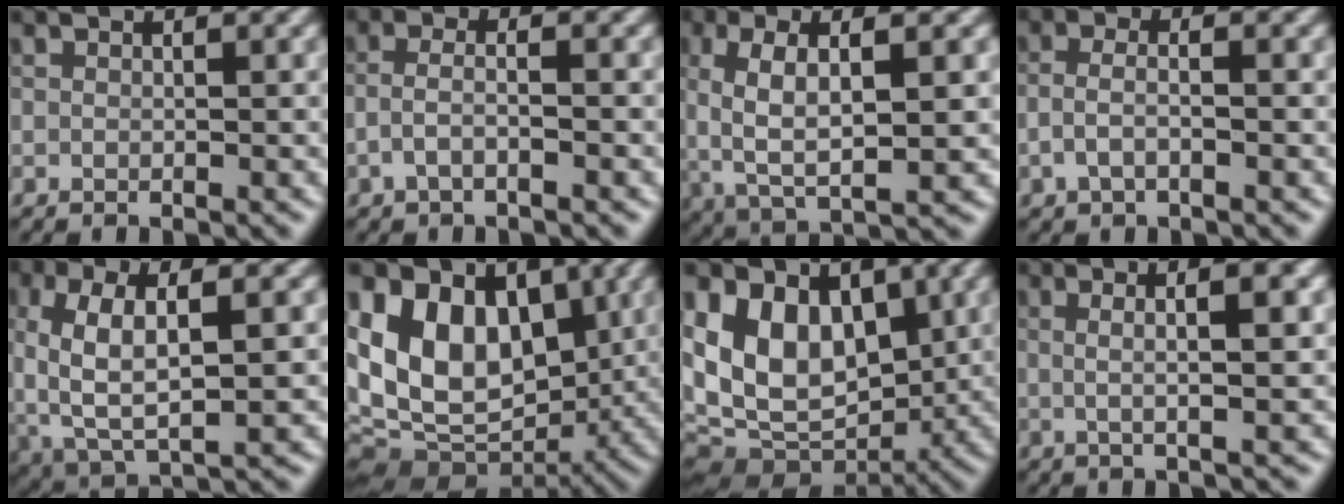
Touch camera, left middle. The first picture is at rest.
{"total": 2.0, "force": [-1.0, 0.6, 1.6], "torque": [-0.036, 0.005, -0.027]}
{"total": 6.7, "force": [0.8, 2.4, 6.2], "torque": [-0.122, 0.002, 0.012]}
{"total": 2.0, "force": [-0.8, 0.8, 1.7], "torque": [-0.041, 0.001, -0.022]}
{"total": 7.7, "force": [0.6, 3.3, 6.9], "torque": [-0.139, 0.003, 0.007]}
{"total": 13.4, "force": [2.1, 9.4, 9.4], "torque": [-0.160, 0.011, 0.031]}
{"total": 10.6, "force": [2.1, 7.2, 7.5], "torque": [-0.129, -0.003, 0.027]}
{"total": 4.7, "force": [0.7, 1.2, 4.5], "torque": [-0.061, 0.009, 0.003]}